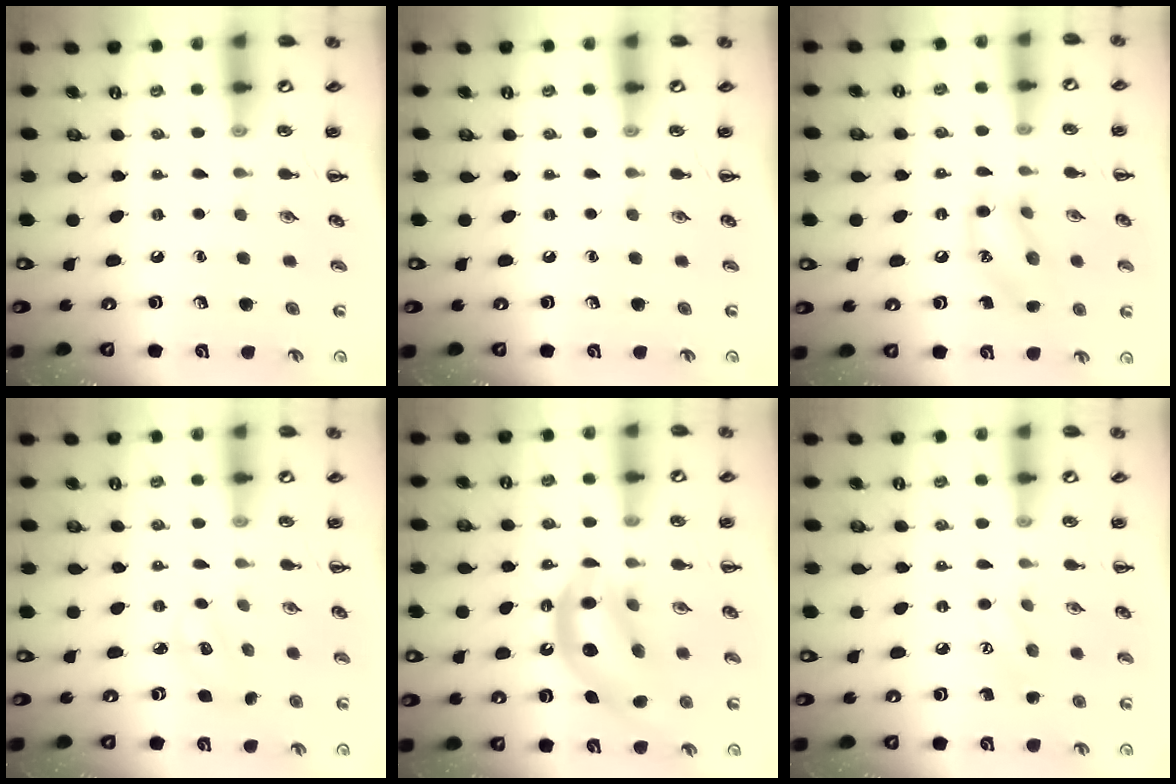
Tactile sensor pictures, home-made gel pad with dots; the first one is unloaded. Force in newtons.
{"total": 0.0}
{"total": 12.2, "press": 12.0, "slide": 2.0}
{"total": 3.8, "press": 3.7, "slide": 0.9}
{"total": 13.4, "press": 12.9, "slide": 3.7}
{"total": 6.7, "press": 6.5, "slide": 1.6}